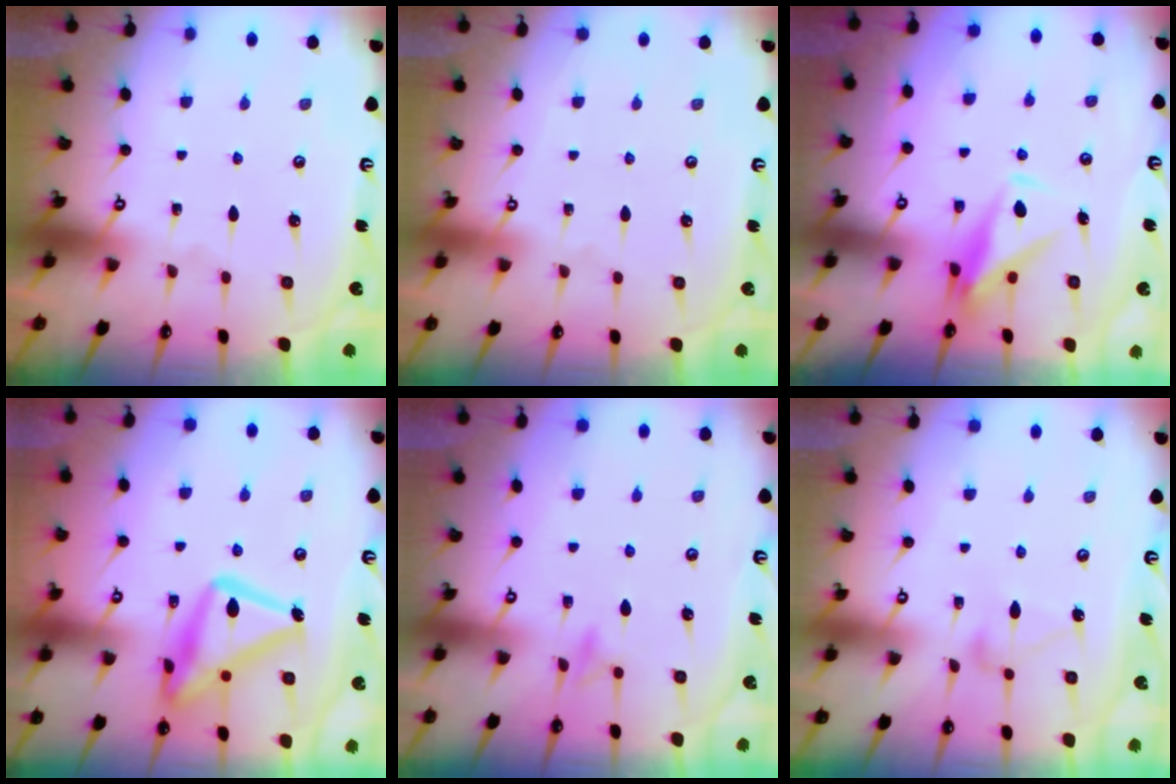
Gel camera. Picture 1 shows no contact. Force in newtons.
{"total": 3.9, "press": 3.9, "slide": 0.1}
{"total": 8.1, "press": 8.1, "slide": 0.4}
{"total": 20.9, "press": 20.8, "slide": 1.5}
{"total": 8.3, "press": 8.3, "slide": 0.6}
{"total": 9.8, "press": 9.8, "slide": 0.2}